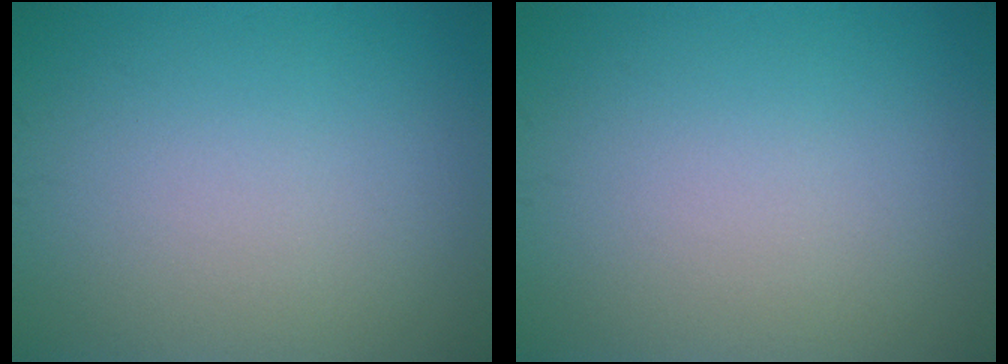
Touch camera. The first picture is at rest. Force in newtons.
{"total": 0.0}